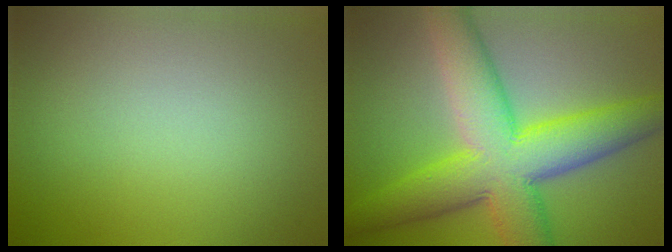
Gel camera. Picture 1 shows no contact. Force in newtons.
{"total": 11.5, "press": 11.5, "slide": 0.1}